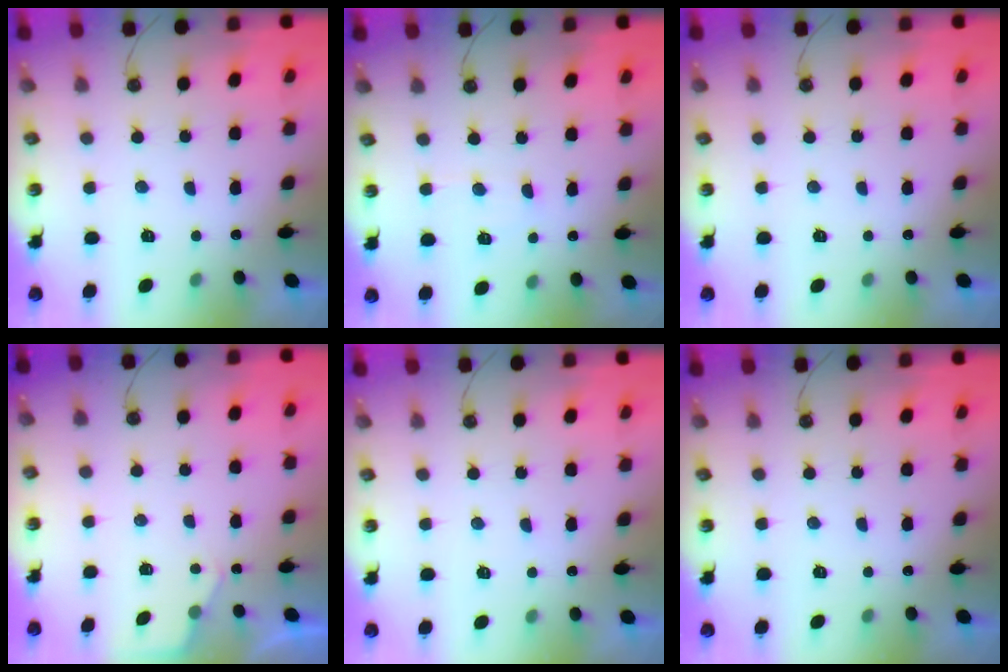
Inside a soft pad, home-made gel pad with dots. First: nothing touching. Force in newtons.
{"total": 4.2, "press": 4.2, "slide": 0.6}
{"total": 0.0}
{"total": 2.8, "press": 2.7, "slide": 0.4}
{"total": 2.8, "press": 2.8, "slide": 0.5}
{"total": 0.0}